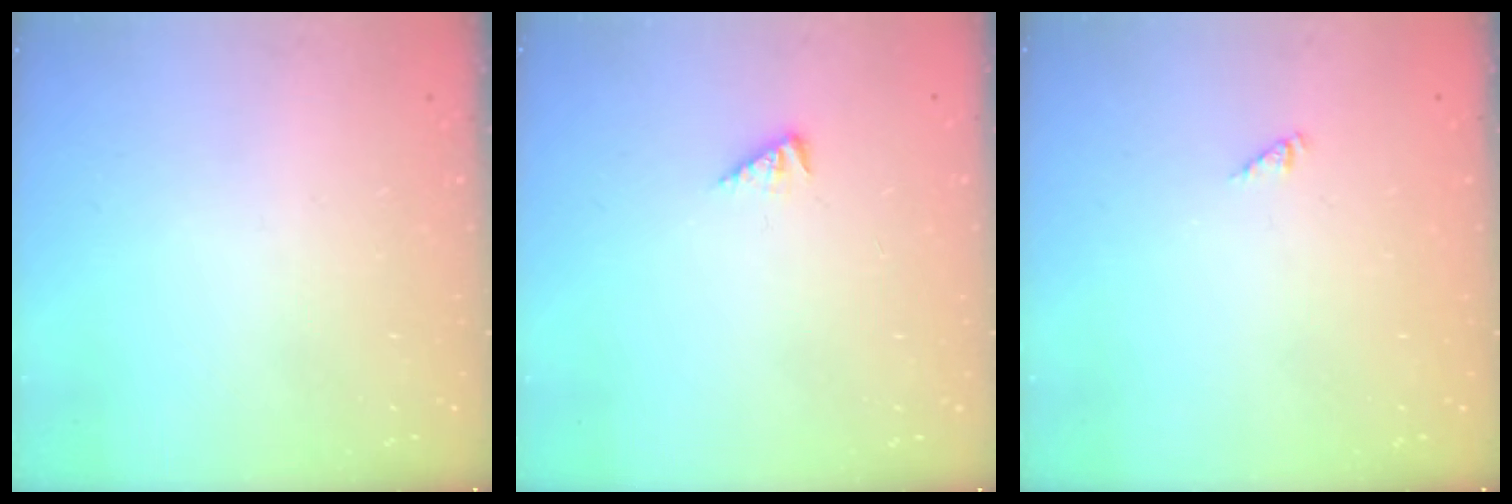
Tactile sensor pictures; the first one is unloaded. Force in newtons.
{"total": 1.4, "press": 1.4, "slide": 0.5}
{"total": 0.0}